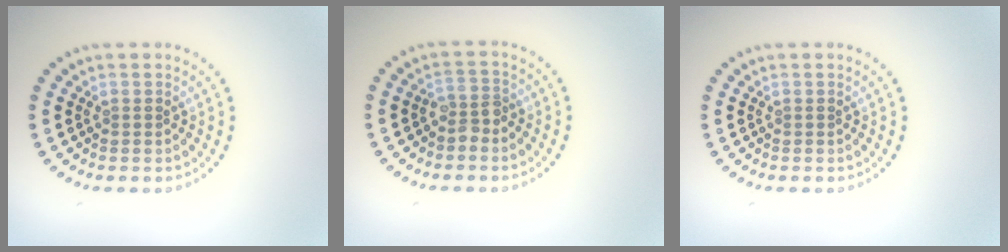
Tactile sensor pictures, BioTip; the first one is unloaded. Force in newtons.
{"total": 1.7, "press": 1.5, "slide": 0.9}
{"total": 0.0}